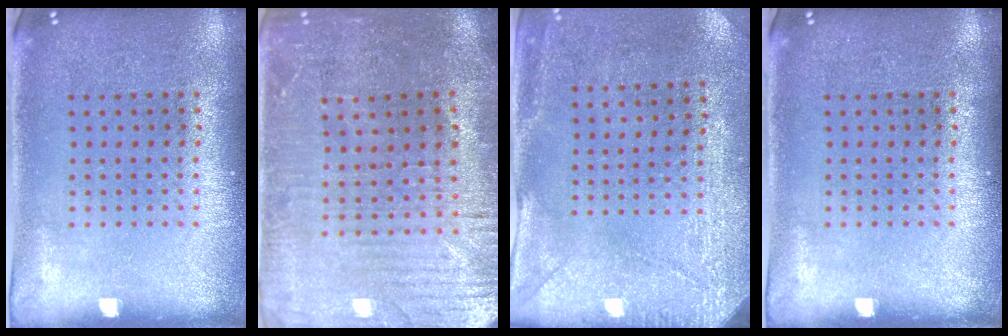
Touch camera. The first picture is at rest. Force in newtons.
{"total": 1.6, "press": 1.5, "slide": 0.5}
{"total": 2.9, "press": 2.4, "slide": 1.6}
{"total": 0.0}